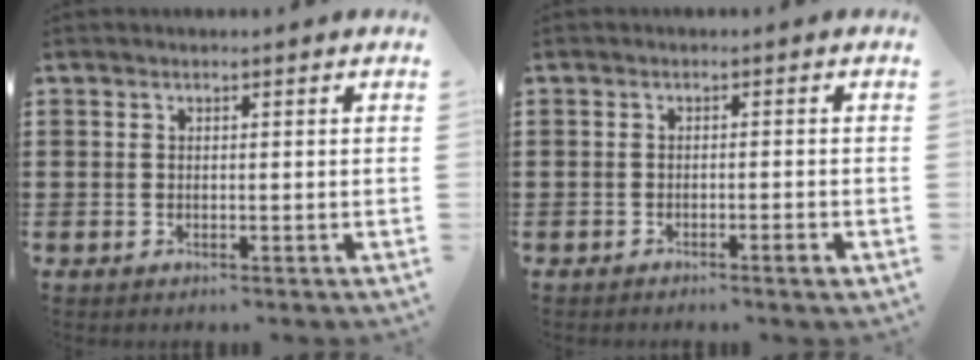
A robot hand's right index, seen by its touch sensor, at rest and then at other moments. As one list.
[{"total": 1.6, "force": [-1.1, 0.0, 1.2], "torque": [-0.019, -0.005, -0.019]}]